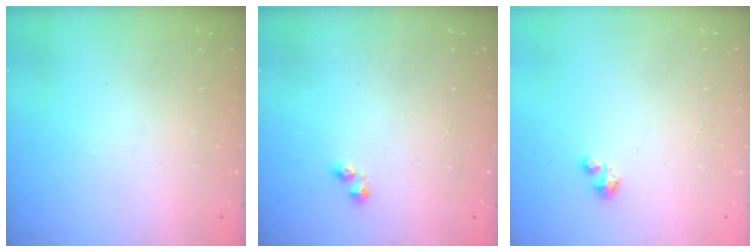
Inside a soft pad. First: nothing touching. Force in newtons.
{"total": 2.3, "press": 2.2, "slide": 0.3}
{"total": 0.9, "press": 0.9, "slide": 0.2}